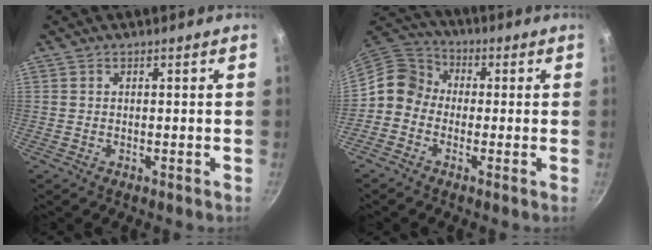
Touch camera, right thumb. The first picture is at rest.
{"total": 7.5, "force": [-1.2, 6.7, 3.3], "torque": [-0.038, 0.030, -0.050]}